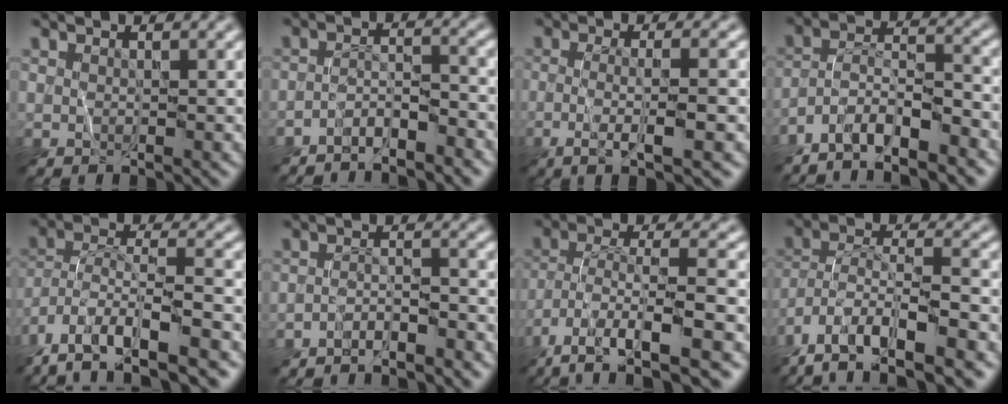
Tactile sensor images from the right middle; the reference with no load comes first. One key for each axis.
{"total": 2.8, "fx": -2.6, "fy": 0.4, "fz": 1.1, "tx": -0.017, "ty": 0.011, "tz": -0.053}
{"total": 5.2, "fx": -1.3, "fy": 1.1, "fz": 4.9, "tx": -0.076, "ty": 0.002, "tz": -0.026}
{"total": 7.1, "fx": -5.8, "fy": 1.4, "fz": 3.7, "tx": -0.056, "ty": 0.013, "tz": -0.105}
{"total": 13.8, "fx": -10.2, "fy": 4.8, "fz": 7.9, "tx": -0.138, "ty": 0.007, "tz": -0.150}
{"total": 2.4, "fx": -2.2, "fy": 0.3, "fz": 0.9, "tx": -0.010, "ty": 0.009, "tz": -0.045}
{"total": 10.8, "fx": -7.0, "fy": 2.9, "fz": 7.7, "tx": -0.144, "ty": -0.001, "tz": -0.118}
{"total": 13.3, "fx": -9.8, "fy": 4.3, "fz": 7.9, "tx": -0.135, "ty": 0.002, "tz": -0.155}